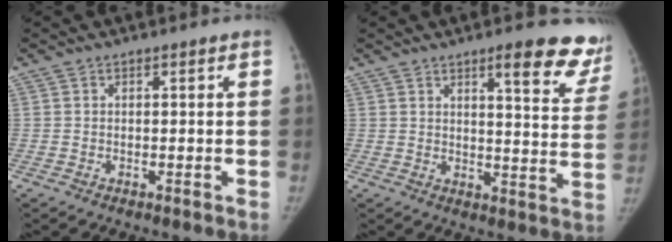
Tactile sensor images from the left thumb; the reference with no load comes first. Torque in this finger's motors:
{"motor_torque": [0.75, -0.43, 0.83, -0.77, 0.19]}